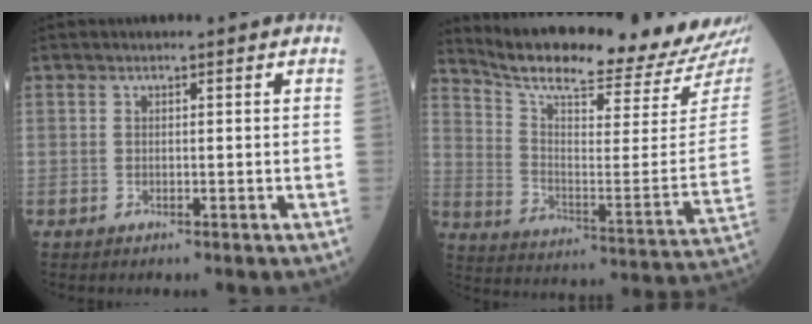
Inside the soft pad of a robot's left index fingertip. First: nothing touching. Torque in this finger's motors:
{"motor_torque": [0.21, -0.75, 0.28, 0.08]}